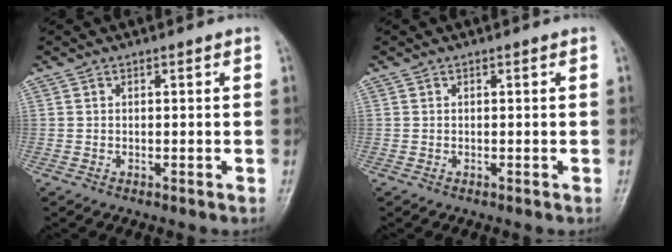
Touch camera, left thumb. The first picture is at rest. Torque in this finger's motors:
{"motor_torque": [-0.01, 0.01, 0.00, 0.01, 0.00]}